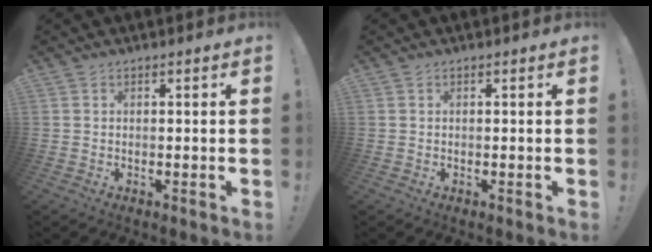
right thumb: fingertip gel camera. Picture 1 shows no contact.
{"total": 0.0}